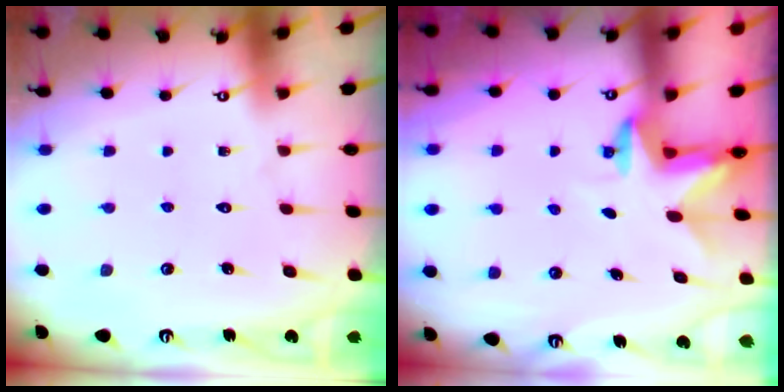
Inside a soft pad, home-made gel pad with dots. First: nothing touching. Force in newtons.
{"total": 2.4, "press": 2.3, "slide": 0.4}